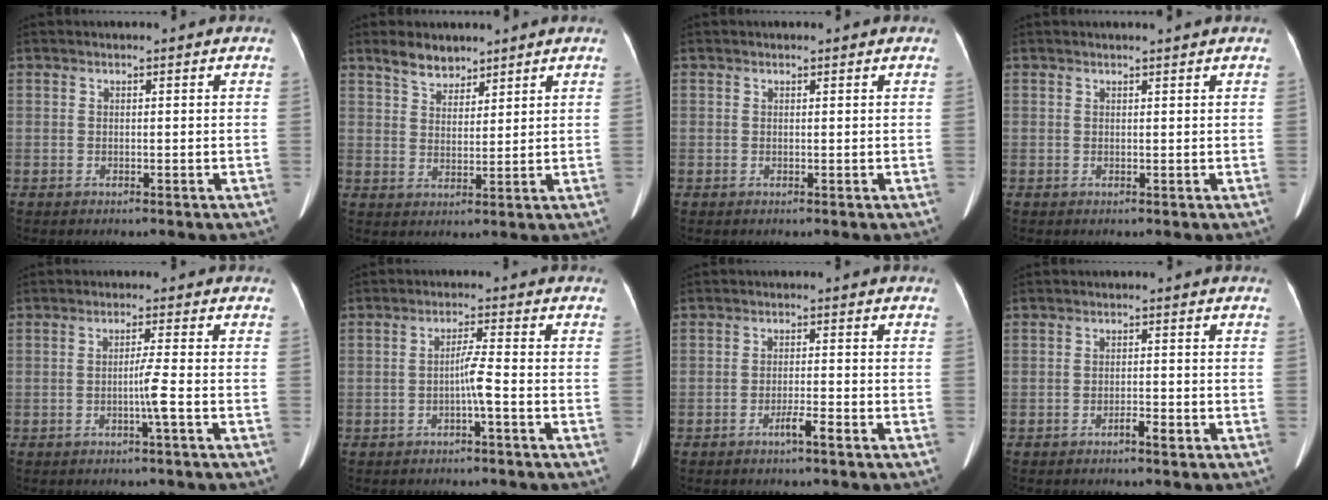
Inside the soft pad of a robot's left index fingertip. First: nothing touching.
{"total": 4.6, "force": [3.9, 2.0, 1.5], "torque": [-0.030, 0.007, 0.076]}
{"total": 0.6, "force": [0.3, 0.5, 0.0], "torque": [0.001, 0.007, 0.005]}
{"total": 1.6, "force": [1.5, 0.1, 0.4], "torque": [-0.006, 0.010, 0.020]}
{"total": 2.8, "force": [-1.0, -1.0, 2.4], "torque": [-0.045, -0.003, -0.019]}
{"total": 3.0, "force": [-1.2, -0.5, 2.7], "torque": [-0.050, 0.003, -0.023]}
{"total": 2.6, "force": [-1.7, -0.1, 1.9], "torque": [-0.036, -0.002, -0.030]}
{"total": 1.7, "force": [-1.2, 0.3, 1.2], "torque": [-0.019, 0.001, -0.017]}